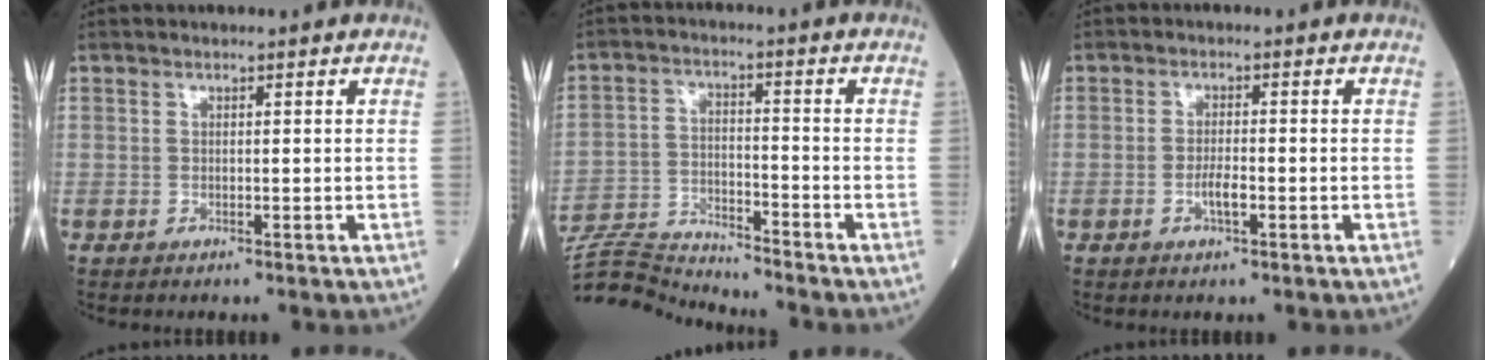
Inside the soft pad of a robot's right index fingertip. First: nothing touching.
{"total": 9.2, "force": [-9.0, -1.2, -0.9], "torque": [0.006, 0.010, -0.168]}
{"total": 2.8, "force": [-1.1, 0.6, 2.6], "torque": [-0.049, 0.001, -0.019]}